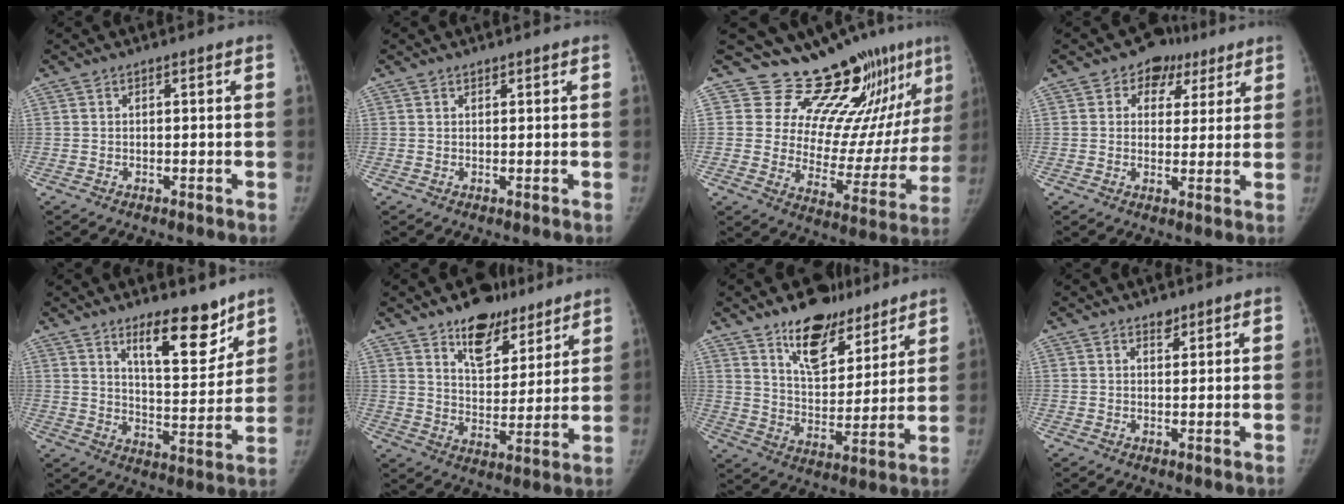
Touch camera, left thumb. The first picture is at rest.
{"total": 0.8, "force": [0.6, 0.4, 0.0], "torque": [0.008, -0.004, 0.007]}
{"total": 16.7, "force": [14.2, 4.7, 7.5], "torque": [-0.048, -0.131, 0.202]}
{"total": 7.8, "force": [4.1, 6.2, 2.1], "torque": [0.018, -0.005, 0.054]}
{"total": 13.9, "force": [9.8, 4.9, 8.7], "torque": [-0.090, -0.083, 0.162]}
{"total": 13.1, "force": [9.1, 7.1, 6.2], "torque": [-0.051, -0.058, 0.147]}
{"total": 14.8, "force": [10.5, 7.5, 7.3], "torque": [-0.069, -0.072, 0.177]}
{"total": 2.0, "force": [1.5, 1.1, 0.6], "torque": [0.005, -0.010, 0.021]}